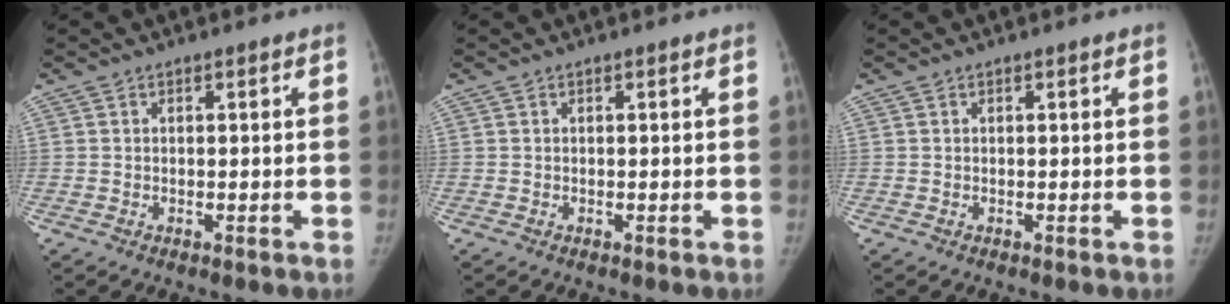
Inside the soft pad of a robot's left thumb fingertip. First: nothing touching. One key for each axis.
{"total": 0.0}
{"total": 0.0}